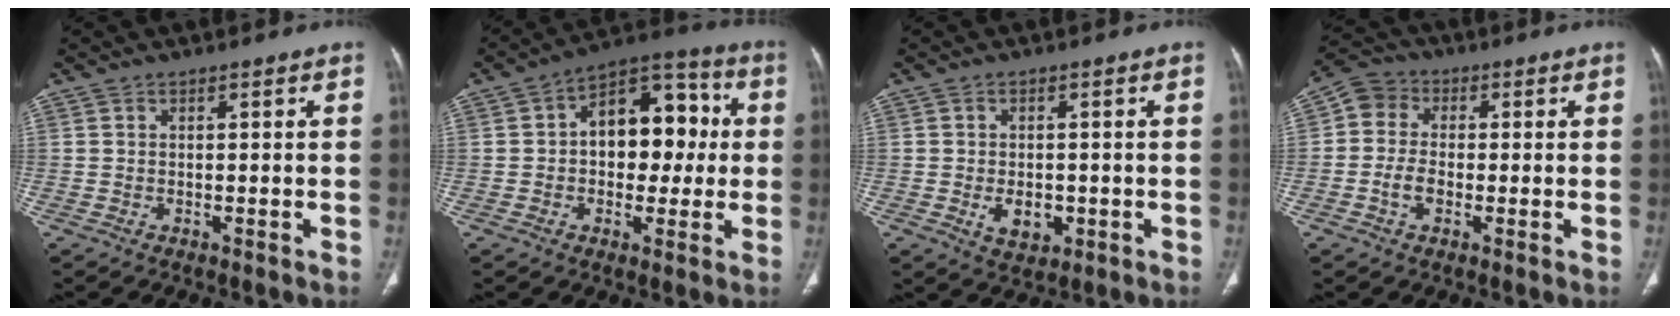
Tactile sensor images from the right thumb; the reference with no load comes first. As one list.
[{"total": 15.3, "force": [1.2, 10.0, 11.5], "torque": [-0.112, 0.036, 0.010]}, {"total": 5.2, "force": [-1.2, 3.5, 3.6], "torque": [-0.044, -0.001, -0.008]}, {"total": 7.0, "force": [-0.9, 5.7, 4.0], "torque": [-0.070, 0.020, -0.030]}]